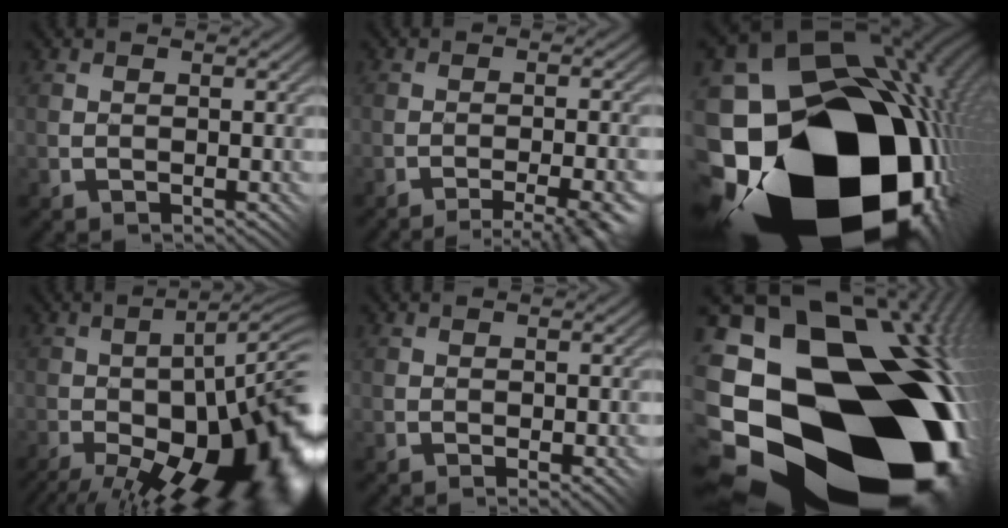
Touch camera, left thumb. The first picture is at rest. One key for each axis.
{"total": 5.4, "fx": -4.4, "fy": 0.1, "fz": 3.1, "tx": -0.040, "ty": 0.018, "tz": -0.058}
{"total": 22.0, "fx": -7.3, "fy": 15.3, "fz": 14.0, "tx": -0.272, "ty": -0.058, "tz": -0.086}
{"total": 19.7, "fx": -9.8, "fy": 7.0, "fz": 15.5, "tx": -0.200, "ty": -0.033, "tz": -0.138}
{"total": 0.8, "fx": -0.4, "fy": 0.5, "fz": 0.5, "tx": -0.005, "ty": -0.001, "tz": -0.004}
{"total": 23.6, "fx": -7.2, "fy": 17.6, "fz": 14.0, "tx": -0.162, "ty": -0.055, "tz": -0.164}